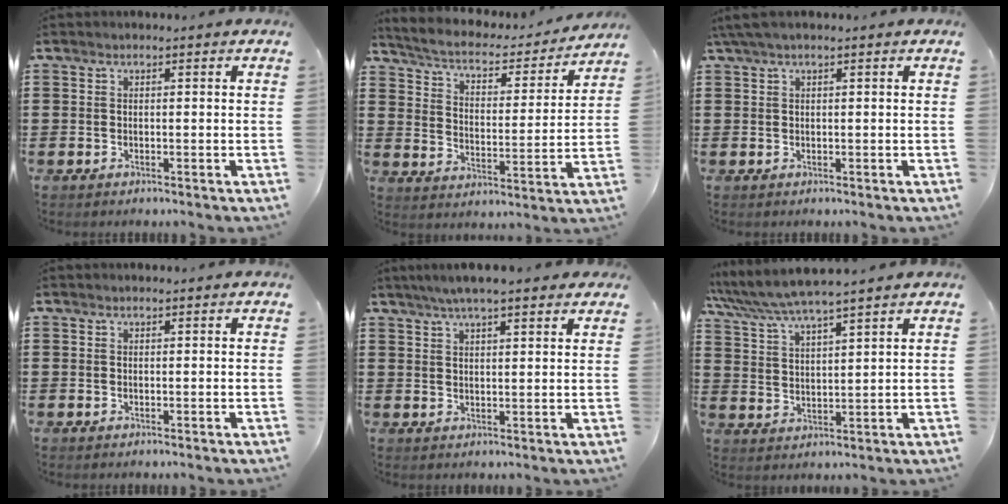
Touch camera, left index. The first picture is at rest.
{"total": 3.9, "force": [3.5, 0.9, 1.5], "torque": [-0.051, -0.028, 0.051]}
{"total": 1.4, "force": [0.6, 0.1, 1.3], "torque": [-0.025, 0.000, 0.012]}
{"total": 0.0}
{"total": 4.9, "force": [4.0, 0.5, 2.8], "torque": [-0.063, -0.002, 0.071]}
{"total": 5.1, "force": [4.7, -0.1, 1.9], "torque": [-0.054, -0.025, 0.081]}